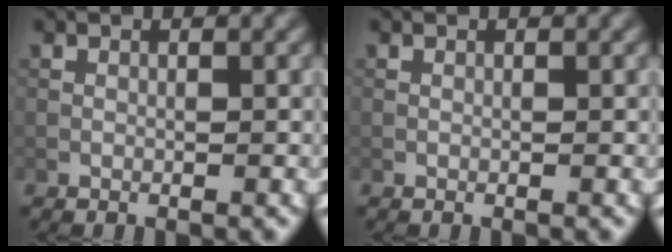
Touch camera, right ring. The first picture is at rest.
{"total": 0.0}